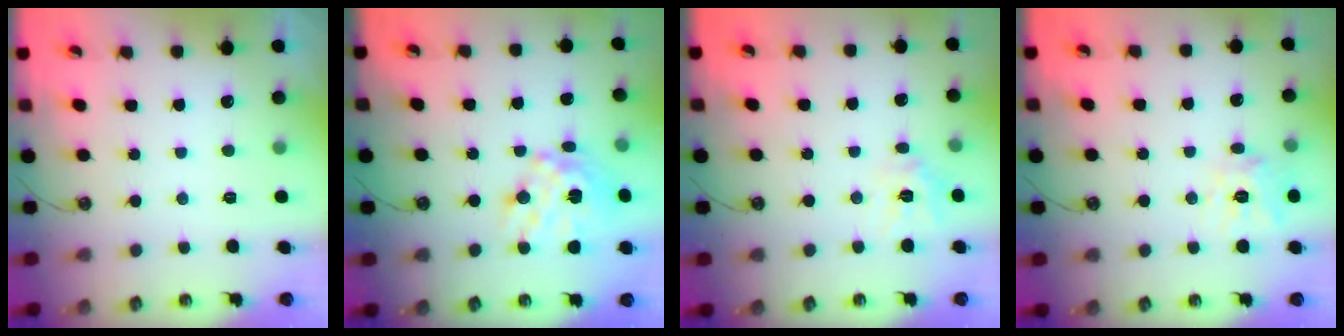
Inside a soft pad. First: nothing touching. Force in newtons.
{"total": 16.5, "press": 16.4, "slide": 1.5}
{"total": 10.7, "press": 10.7, "slide": 0.8}
{"total": 11.4, "press": 11.3, "slide": 0.9}